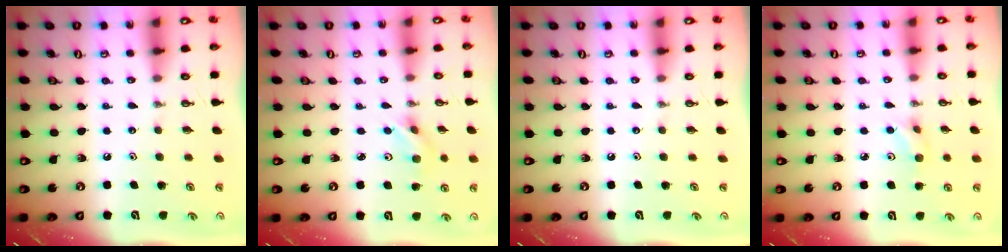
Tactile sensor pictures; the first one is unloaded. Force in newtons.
{"total": 3.6, "press": 2.9, "slide": 2.1}
{"total": 0.0}
{"total": 5.0, "press": 4.9, "slide": 1.0}